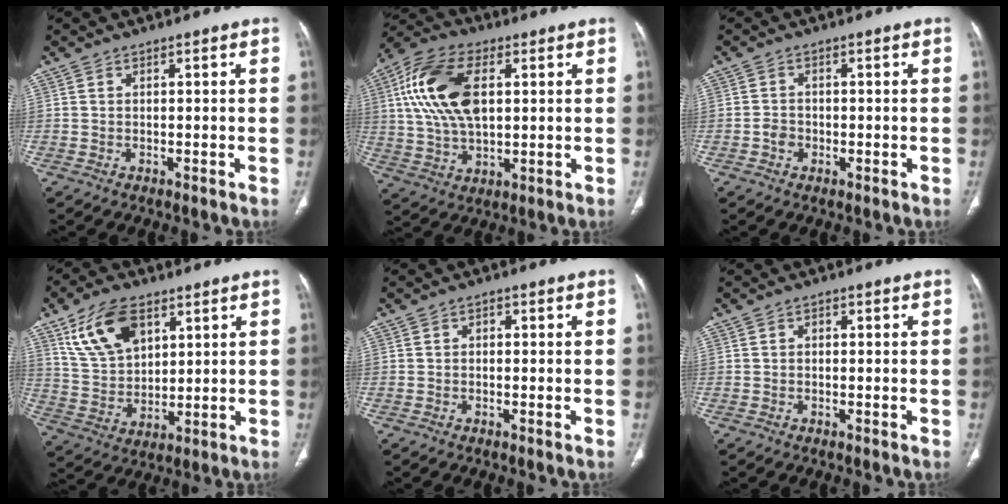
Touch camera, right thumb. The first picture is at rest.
{"total": 16.6, "force": [3.8, 9.2, 13.2], "torque": [-0.262, 0.009, 0.070]}
{"total": 2.2, "force": [-0.7, 1.8, 1.0], "torque": [-0.011, 0.007, -0.014]}
{"total": 13.3, "force": [6.8, 7.7, 8.4], "torque": [-0.139, -0.021, 0.141]}
{"total": 1.2, "force": [0.0, 0.8, 0.8], "torque": [-0.005, 0.004, -0.005]}
{"total": 1.0, "force": [0.0, 0.7, 0.7], "torque": [-0.004, 0.003, -0.004]}